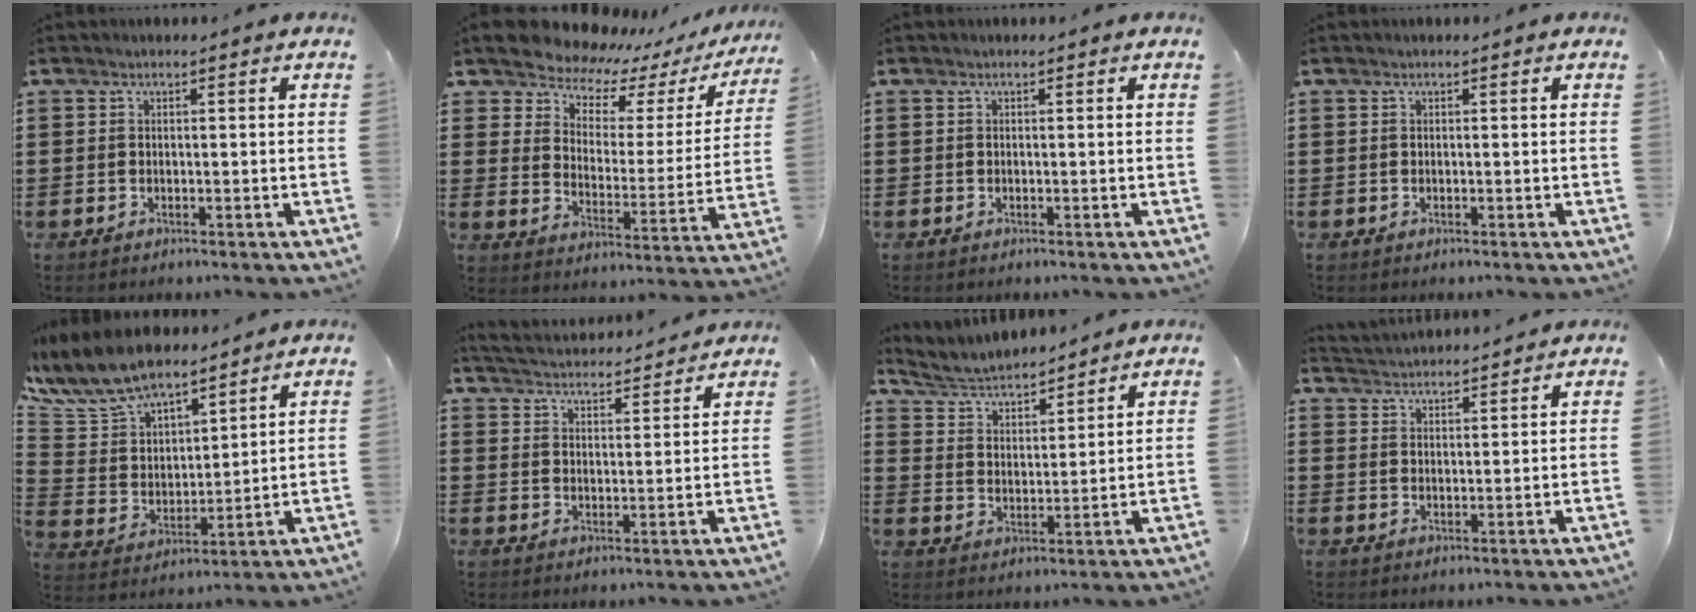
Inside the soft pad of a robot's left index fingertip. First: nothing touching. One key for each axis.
{"total": 7.2, "fx": 7.0, "fy": 1.7, "fz": 0.6, "tx": -0.049, "ty": -0.059, "tz": 0.120}
{"total": 0.0}
{"total": 0.0}
{"total": 9.2, "fx": 8.3, "fy": 3.3, "fz": 2.3, "tx": -0.089, "ty": -0.043, "tz": 0.154}
{"total": 3.7, "fx": 3.7, "fy": -0.1, "fz": 0.0, "tx": -0.017, "ty": -0.024, "tz": 0.062}
{"total": 4.5, "fx": 4.4, "fy": 0.7, "fz": 0.8, "tx": -0.038, "ty": -0.027, "tz": 0.073}
{"total": 3.0, "fx": 2.9, "fy": 0.0, "fz": -0.5, "tx": -0.001, "ty": -0.011, "tz": 0.053}